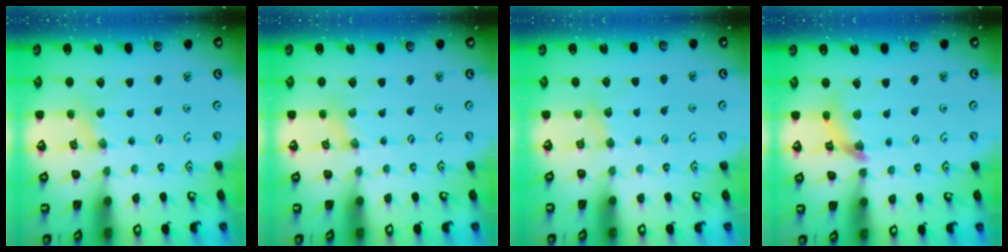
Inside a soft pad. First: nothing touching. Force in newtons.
{"total": 0.0}
{"total": 2.9, "press": 2.9, "slide": 0.4}
{"total": 8.0, "press": 7.9, "slide": 0.8}